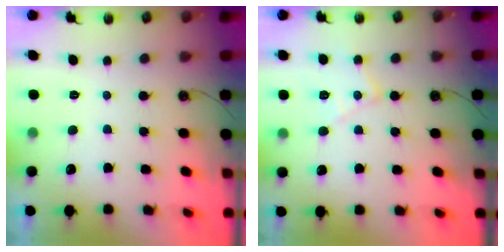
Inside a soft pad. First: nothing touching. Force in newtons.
{"total": 9.6, "press": 9.6, "slide": 0.6}